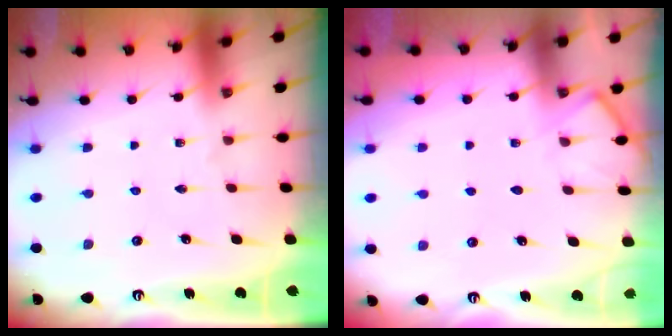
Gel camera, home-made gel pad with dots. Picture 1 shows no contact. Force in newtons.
{"total": 5.9, "press": 5.9, "slide": 0.7}